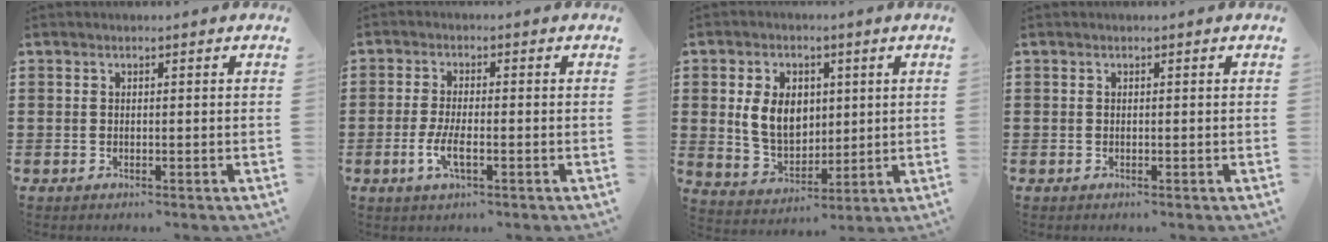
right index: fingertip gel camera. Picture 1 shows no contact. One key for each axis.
{"total": 4.1, "fx": -1.5, "fy": 1.1, "fz": 3.7, "tx": -0.080, "ty": -0.004, "tz": -0.032}
{"total": 8.2, "fx": 1.4, "fy": 6.0, "fz": 5.4, "tx": -0.125, "ty": 0.011, "tz": 0.022}
{"total": 0.0}